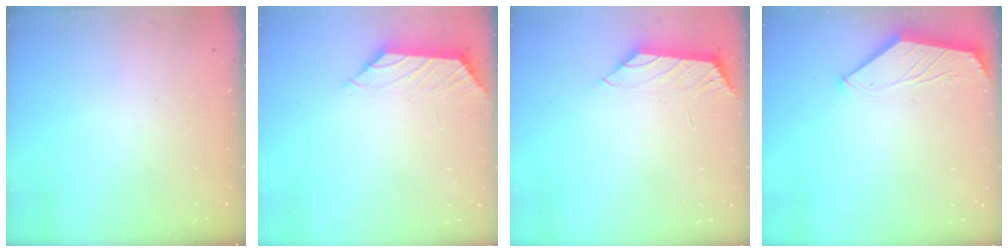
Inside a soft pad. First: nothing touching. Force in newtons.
{"total": 1.5, "press": 1.3, "slide": 0.6}
{"total": 1.0, "press": 0.9, "slide": 0.4}
{"total": 1.6, "press": 1.6, "slide": 0.4}